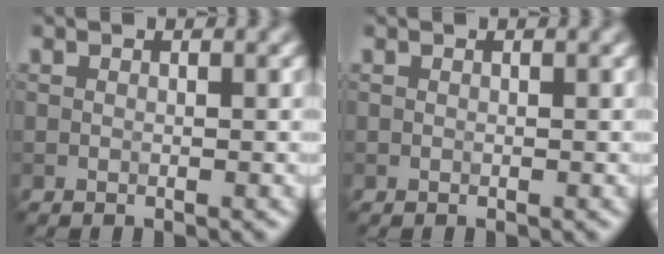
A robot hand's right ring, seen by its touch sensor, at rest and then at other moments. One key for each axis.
{"total": 0.0}